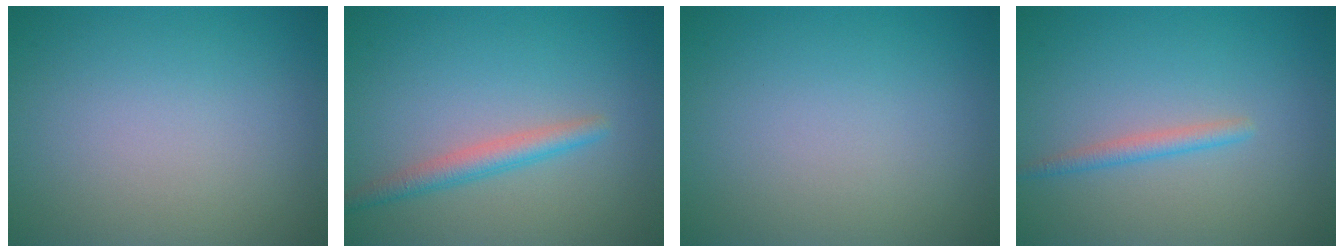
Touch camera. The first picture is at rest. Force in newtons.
{"total": 2.4, "press": 2.4, "slide": 0.1}
{"total": 0.0}
{"total": 1.5, "press": 1.5, "slide": 0.1}